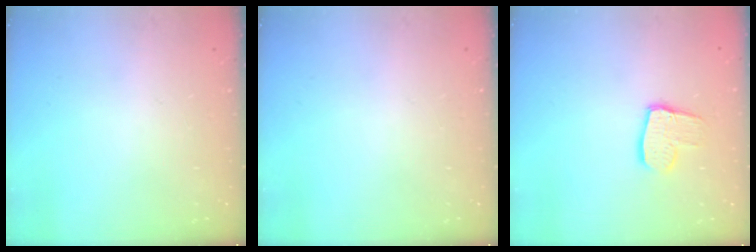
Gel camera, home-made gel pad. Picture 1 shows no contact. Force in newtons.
{"total": 0.0}
{"total": 10.1, "press": 10.0, "slide": 0.8}